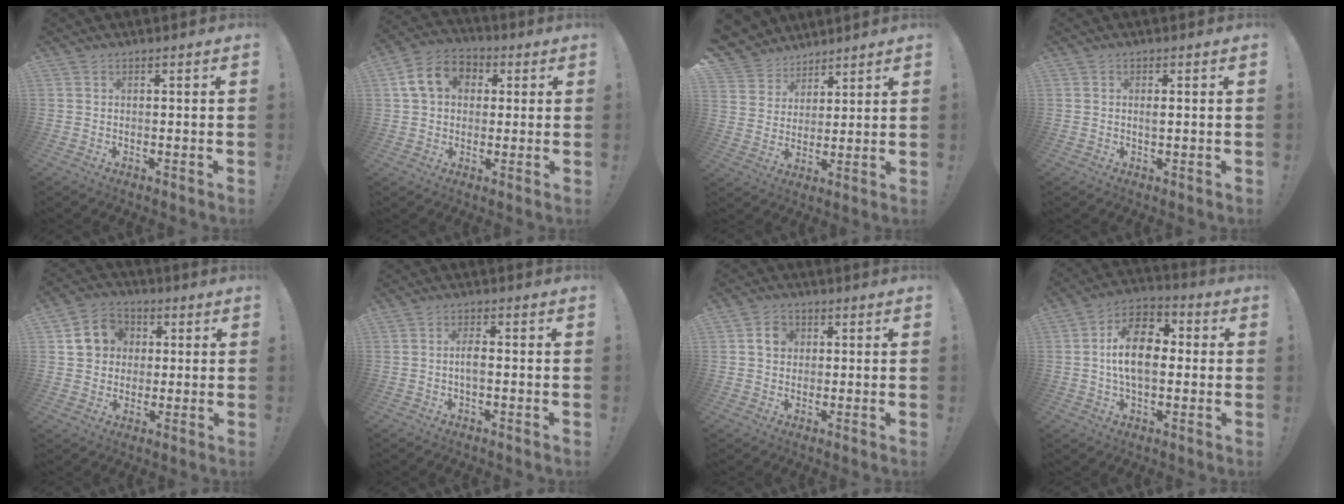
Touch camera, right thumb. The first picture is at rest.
{"total": 12.6, "force": [3.5, 9.9, 7.0], "torque": [-0.101, 0.006, 0.073]}
{"total": 8.0, "force": [5.6, 5.7, 0.3], "torque": [-0.019, -0.046, 0.115]}
{"total": 1.3, "force": [0.1, 0.4, 1.2], "torque": [-0.019, -0.001, 0.000]}
{"total": 9.8, "force": [2.2, 8.9, 3.4], "torque": [-0.038, 0.002, 0.047]}
{"total": 3.5, "force": [-0.4, 1.1, 3.3], "torque": [-0.076, 0.000, -0.014]}
{"total": 5.1, "force": [1.2, 4.3, 2.5], "torque": [-0.035, 0.008, 0.021]}
{"total": 14.6, "force": [0.5, 8.8, 11.6], "torque": [-0.196, 0.014, 0.008]}